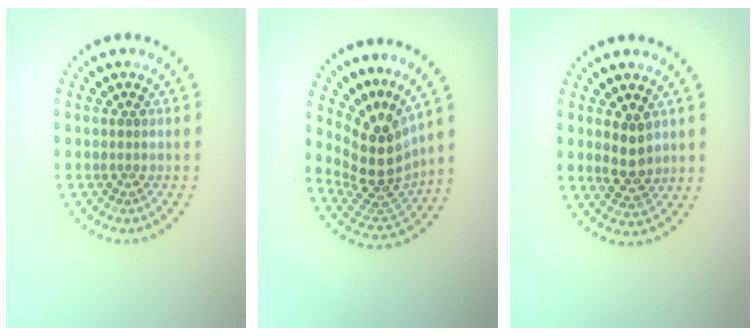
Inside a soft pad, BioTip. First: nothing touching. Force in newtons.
{"total": 4.9, "press": 3.6, "slide": 3.3}
{"total": 2.9, "press": 2.8, "slide": 0.9}